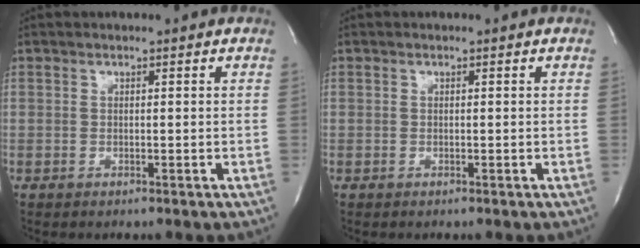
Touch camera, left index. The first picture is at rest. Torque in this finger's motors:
{"motor_torque": [0.00, 0.00, 0.00, 0.00]}